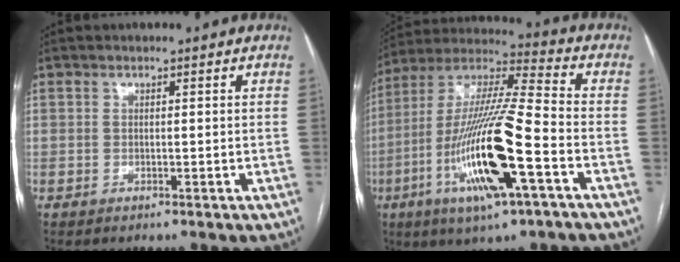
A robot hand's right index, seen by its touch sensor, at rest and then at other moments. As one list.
[{"total": 20.2, "force": [-6.9, 1.8, 18.9], "torque": [-0.397, -0.022, -0.128]}]